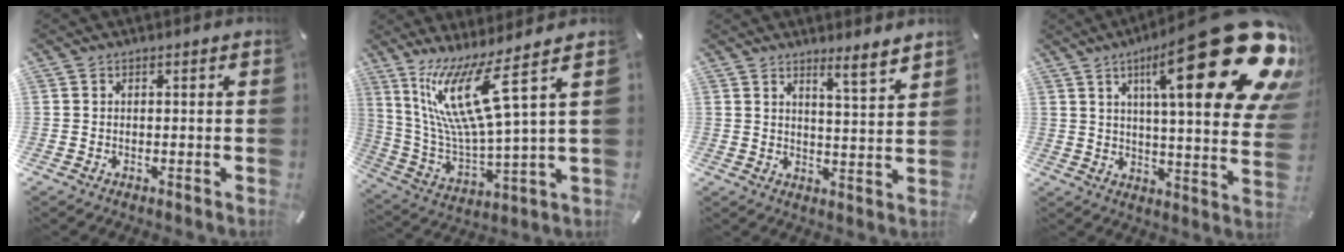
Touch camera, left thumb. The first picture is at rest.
{"total": 17.3, "force": [7.5, 3.4, 15.2], "torque": [-0.327, -0.033, 0.115]}
{"total": 5.3, "force": [4.8, -0.2, 2.3], "torque": [-0.034, -0.044, 0.079]}
{"total": 32.0, "force": [15.5, 8.6, 26.6], "torque": [-0.379, -0.098, 0.246]}